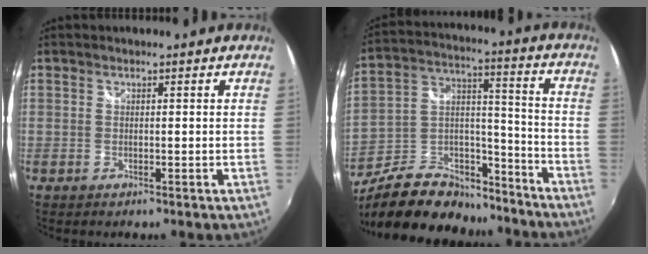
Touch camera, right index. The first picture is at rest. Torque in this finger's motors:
{"motor_torque": [-0.45, -1.21, -0.09, -0.09]}